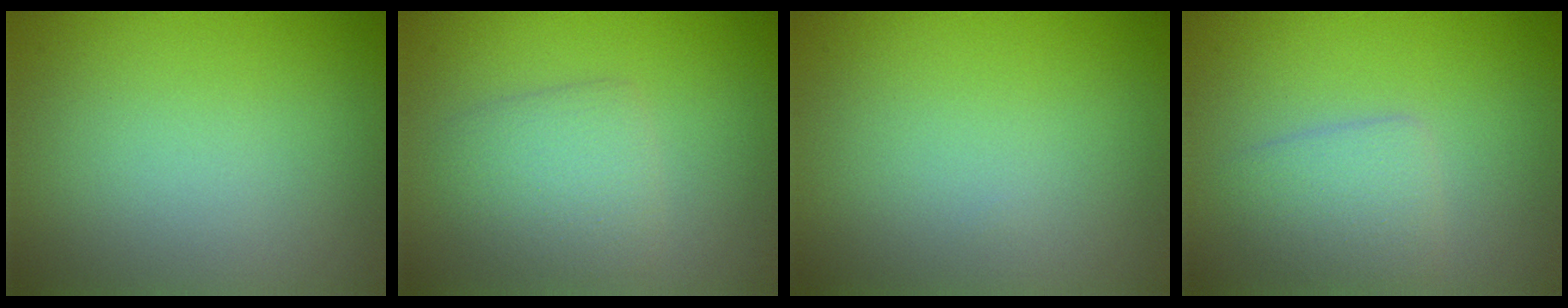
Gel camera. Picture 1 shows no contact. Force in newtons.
{"total": 2.9, "press": 2.9, "slide": 0.2}
{"total": 0.0}
{"total": 2.5, "press": 2.5, "slide": 0.0}